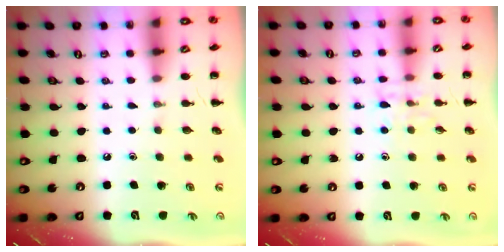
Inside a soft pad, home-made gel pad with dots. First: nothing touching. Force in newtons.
{"total": 7.1, "press": 7.0, "slide": 0.9}